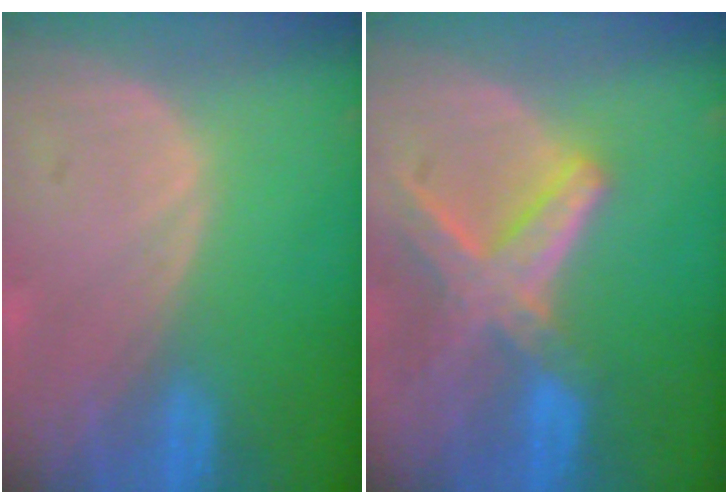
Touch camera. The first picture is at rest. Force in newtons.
{"total": 8.2, "press": 7.1, "slide": 4.1}